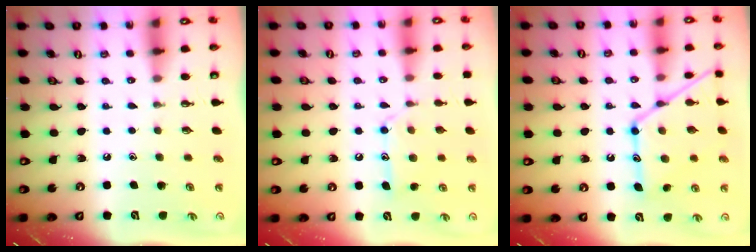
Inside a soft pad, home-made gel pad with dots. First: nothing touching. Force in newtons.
{"total": 13.0, "press": 12.9, "slide": 0.8}
{"total": 16.5, "press": 16.4, "slide": 1.4}